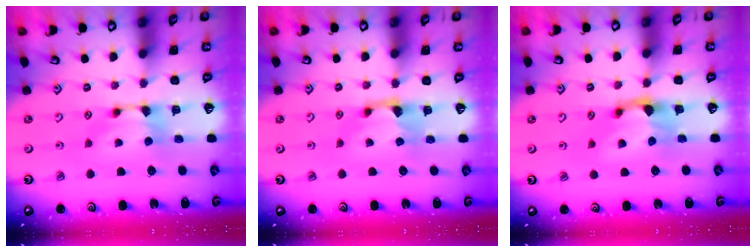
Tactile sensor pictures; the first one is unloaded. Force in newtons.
{"total": 0.6, "press": 0.0, "slide": 0.6}
{"total": 1.4, "press": 0.7, "slide": 1.1}